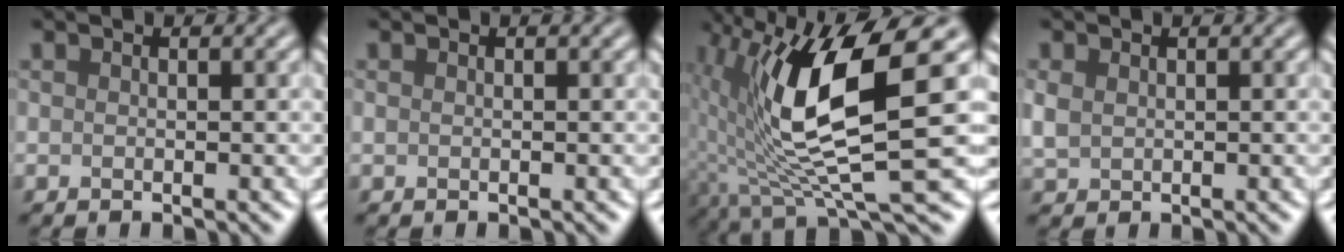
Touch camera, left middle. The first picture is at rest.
{"total": 0.0}
{"total": 11.4, "force": [1.4, 3.4, 10.8], "torque": [-0.201, -0.017, 0.029]}
{"total": 1.6, "force": [0.3, 1.3, 0.8], "torque": [-0.023, 0.002, 0.010]}